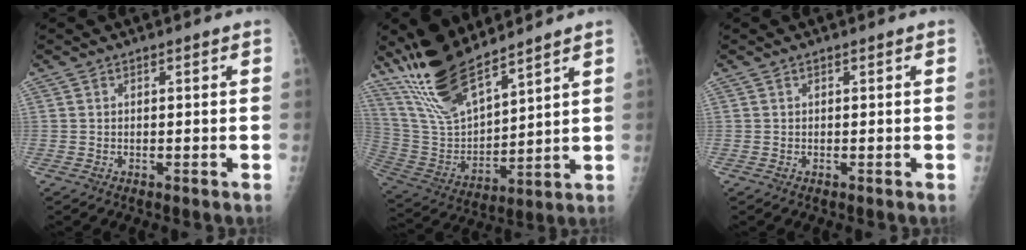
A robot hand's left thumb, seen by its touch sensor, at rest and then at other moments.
{"total": 15.8, "force": [13.2, 3.8, 7.9], "torque": [-0.134, -0.067, 0.271]}
{"total": 0.0}